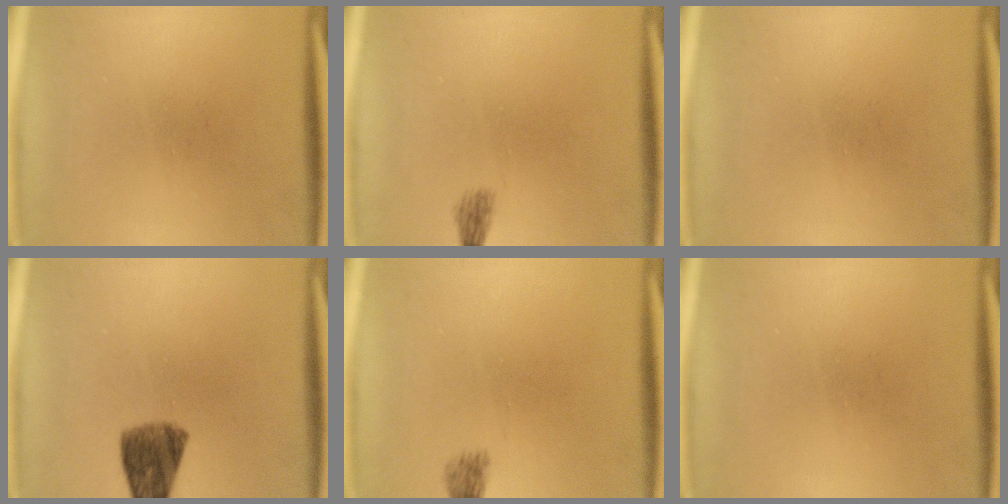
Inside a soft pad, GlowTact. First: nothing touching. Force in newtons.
{"total": 1.4}
{"total": 0.0}
{"total": 7.4}
{"total": 1.8}
{"total": 0.0}